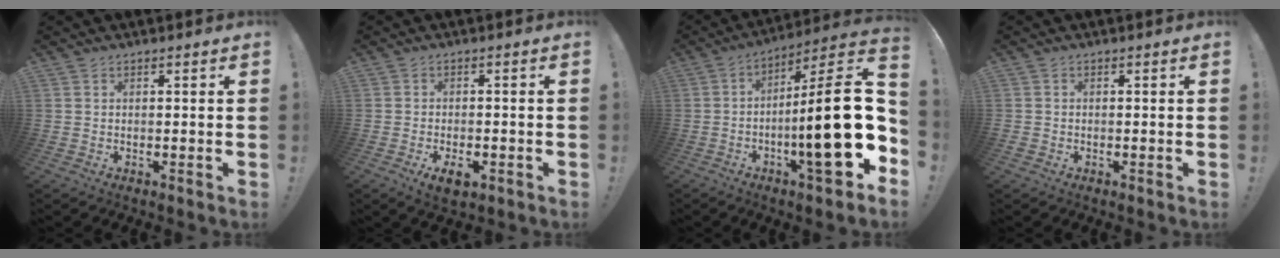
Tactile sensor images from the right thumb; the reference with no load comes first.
{"total": 4.7, "force": [-2.3, 2.1, 3.6], "torque": [-0.054, 0.004, -0.039]}
{"total": 23.1, "force": [-3.2, 3.4, 22.6], "torque": [-0.361, 0.005, -0.055]}
{"total": 0.9, "force": [-0.4, 0.8, 0.2], "torque": [-0.006, 0.003, -0.007]}